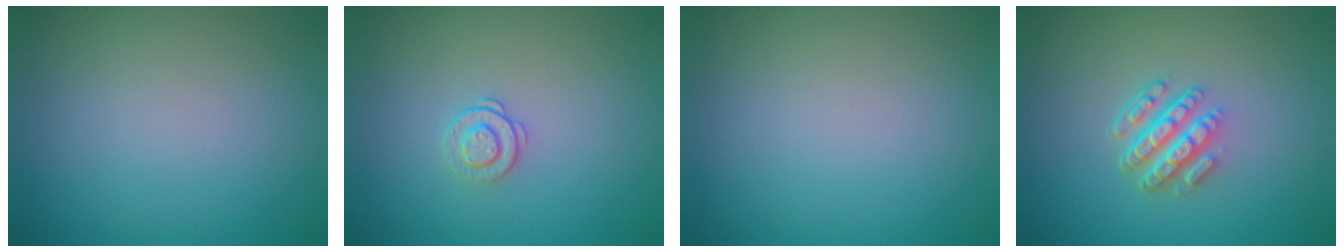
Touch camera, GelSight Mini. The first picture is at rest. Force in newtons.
{"total": 1.4, "press": 0.9, "slide": 1.0}
{"total": 0.0}
{"total": 4.6, "press": 3.2, "slide": 3.3}